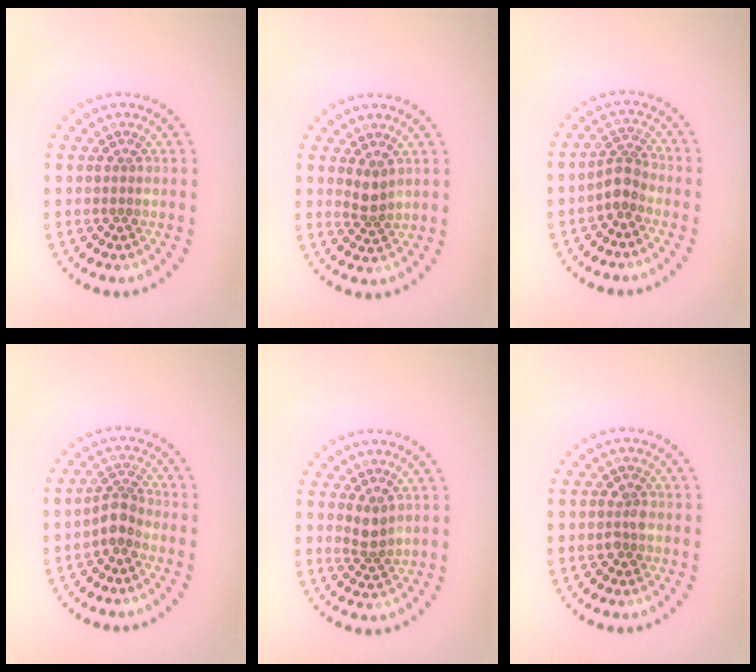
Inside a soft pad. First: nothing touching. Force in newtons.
{"total": 1.8, "press": 1.4, "slide": 1.1}
{"total": 2.5, "press": 1.9, "slide": 1.6}
{"total": 2.4, "press": 1.9, "slide": 1.5}
{"total": 1.8, "press": 1.4, "slide": 1.1}
{"total": 1.3, "press": 1.2, "slide": 0.4}